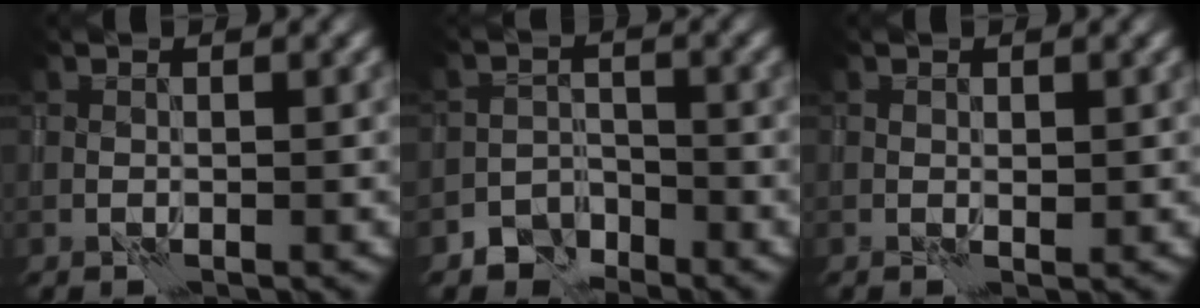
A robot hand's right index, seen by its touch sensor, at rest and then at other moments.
{"total": 3.1, "force": [-2.6, 1.7, 0.2], "torque": [0.005, 0.002, -0.056]}
{"total": 0.8, "force": [0.2, 0.5, 0.5], "torque": [-0.003, -0.002, 0.005]}